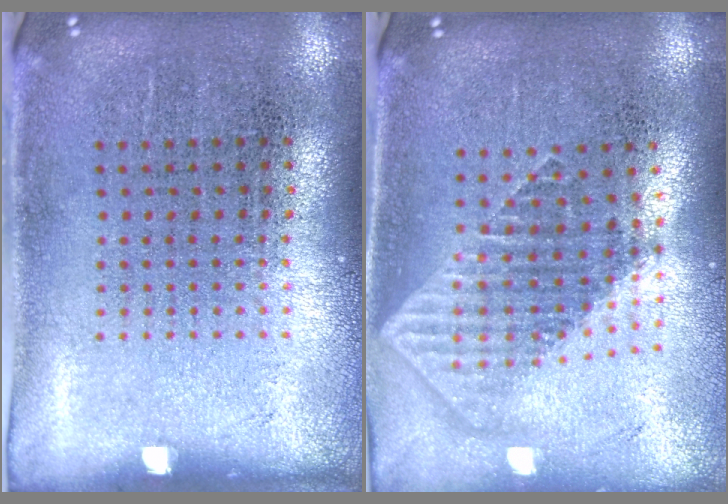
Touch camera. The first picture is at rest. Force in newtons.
{"total": 1.8, "press": 1.5, "slide": 1.1}